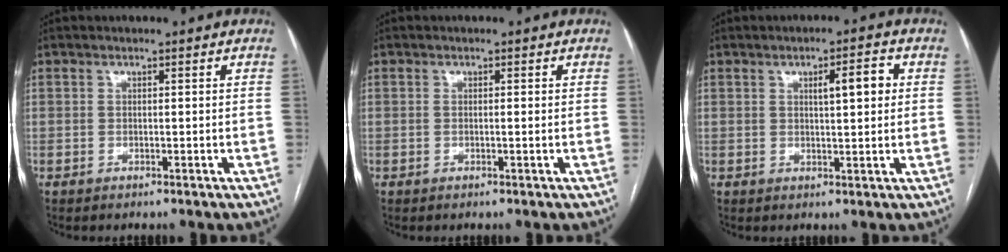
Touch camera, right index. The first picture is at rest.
{"total": 0.5, "force": [0.0, -0.1, 0.5], "torque": [-0.010, -0.001, 0.000]}
{"total": 4.6, "force": [1.2, 0.9, 4.4], "torque": [-0.068, 0.007, 0.019]}